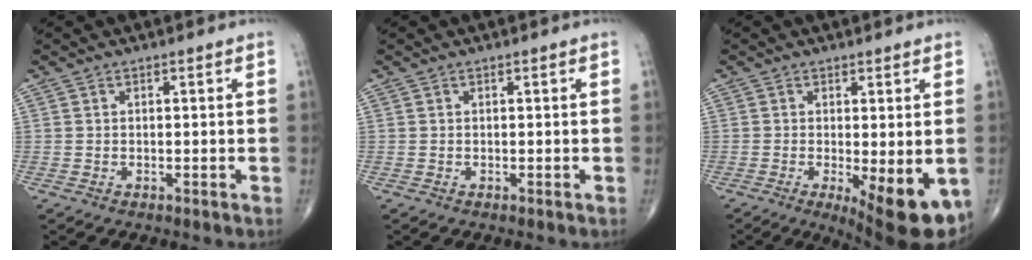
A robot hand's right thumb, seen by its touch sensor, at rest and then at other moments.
{"total": 0.0}
{"total": 11.4, "force": [-3.7, 3.7, 10.2], "torque": [-0.129, -0.022, -0.044]}